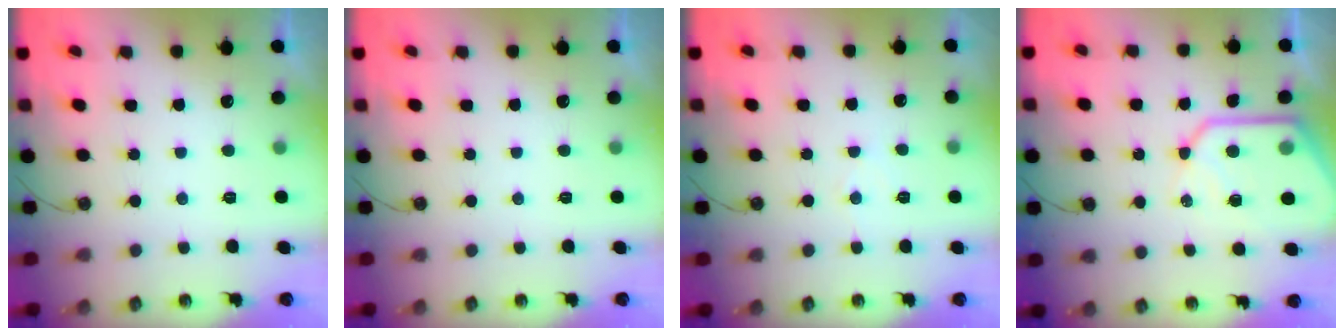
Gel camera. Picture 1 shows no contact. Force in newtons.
{"total": 0.0}
{"total": 3.8, "press": 3.8, "slide": 0.5}
{"total": 13.9, "press": 13.8, "slide": 1.4}